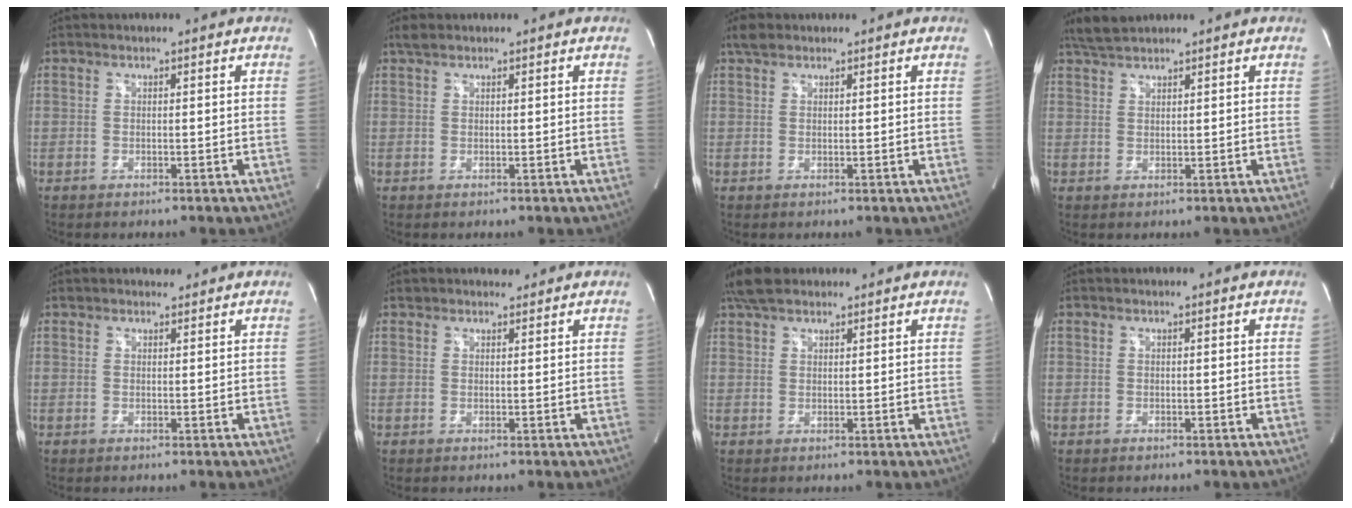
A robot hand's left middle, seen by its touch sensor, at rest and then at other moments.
{"total": 1.4, "force": [1.2, 0.5, 0.6], "torque": [-0.020, 0.014, 0.026]}
{"total": 2.1, "force": [1.7, 1.0, 0.8], "torque": [-0.023, 0.014, 0.031]}
{"total": 3.5, "force": [3.2, 0.5, 1.2], "torque": [-0.033, 0.014, 0.066]}
{"total": 1.4, "force": [1.2, 0.6, -0.1], "torque": [-0.004, 0.009, 0.018]}
{"total": 1.7, "force": [1.5, 0.8, -0.1], "torque": [0.001, 0.011, 0.021]}
{"total": 4.9, "force": [3.9, 2.1, 2.0], "torque": [-0.046, 0.022, 0.076]}
{"total": 0.0}